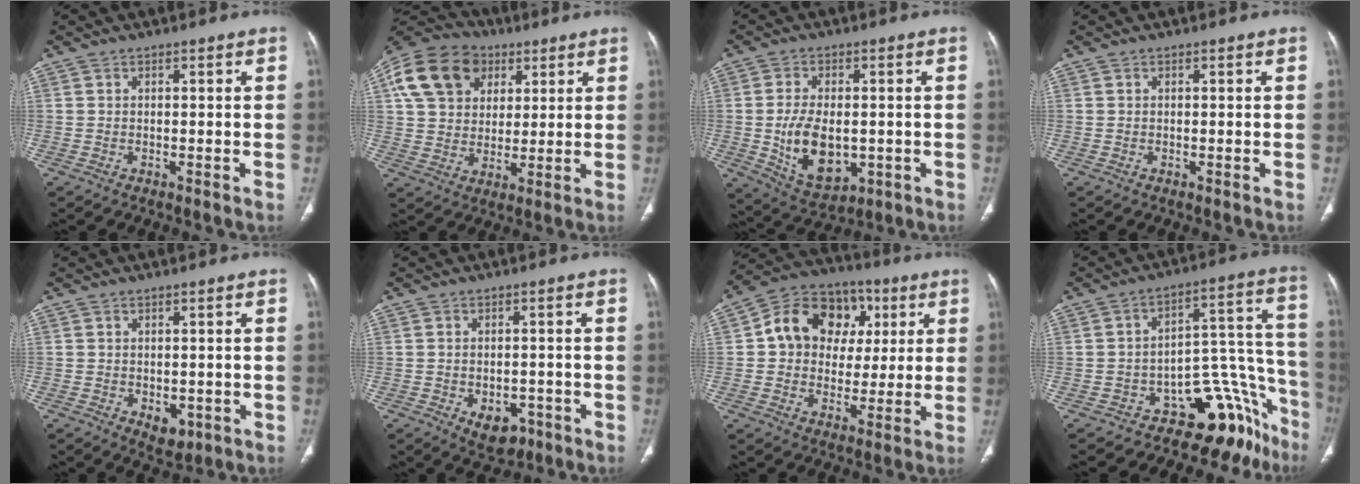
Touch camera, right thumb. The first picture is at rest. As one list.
[{"total": 16.9, "force": [6.4, 12.9, 8.9], "torque": [-0.153, 0.007, 0.109]}, {"total": 11.9, "force": [-1.4, 7.2, 9.4], "torque": [-0.150, -0.009, -0.006]}, {"total": 0.0}, {"total": 4.0, "force": [-1.0, 2.7, 2.7], "torque": [-0.022, -0.003, -0.002]}, {"total": 6.0, "force": [-2.6, 4.0, 3.6], "torque": [-0.034, 0.012, -0.026]}, {"total": 16.0, "force": [3.5, 13.0, 8.7], "torque": [-0.099, 0.017, 0.051]}, {"total": 16.9, "force": [-11.8, 8.5, 8.7], "torque": [-0.016, 0.142, -0.161]}]